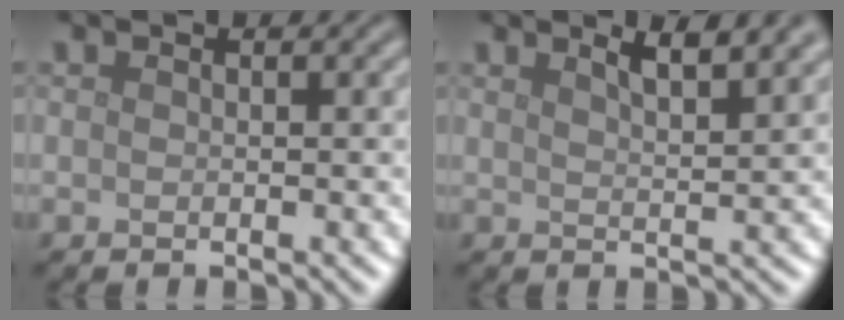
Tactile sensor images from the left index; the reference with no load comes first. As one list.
[{"total": 3.9, "force": [2.6, 1.0, 2.7], "torque": [-0.025, 0.019, 0.025]}]